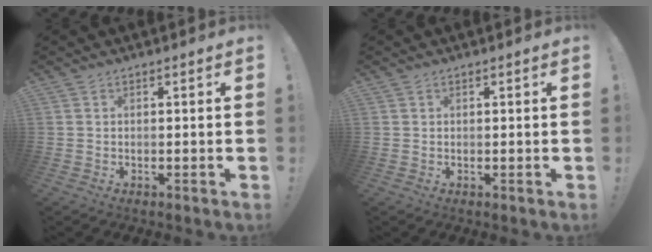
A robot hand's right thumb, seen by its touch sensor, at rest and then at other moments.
{"total": 0.6, "force": [0.4, 0.2, -0.4], "torque": [0.006, 0.000, 0.009]}